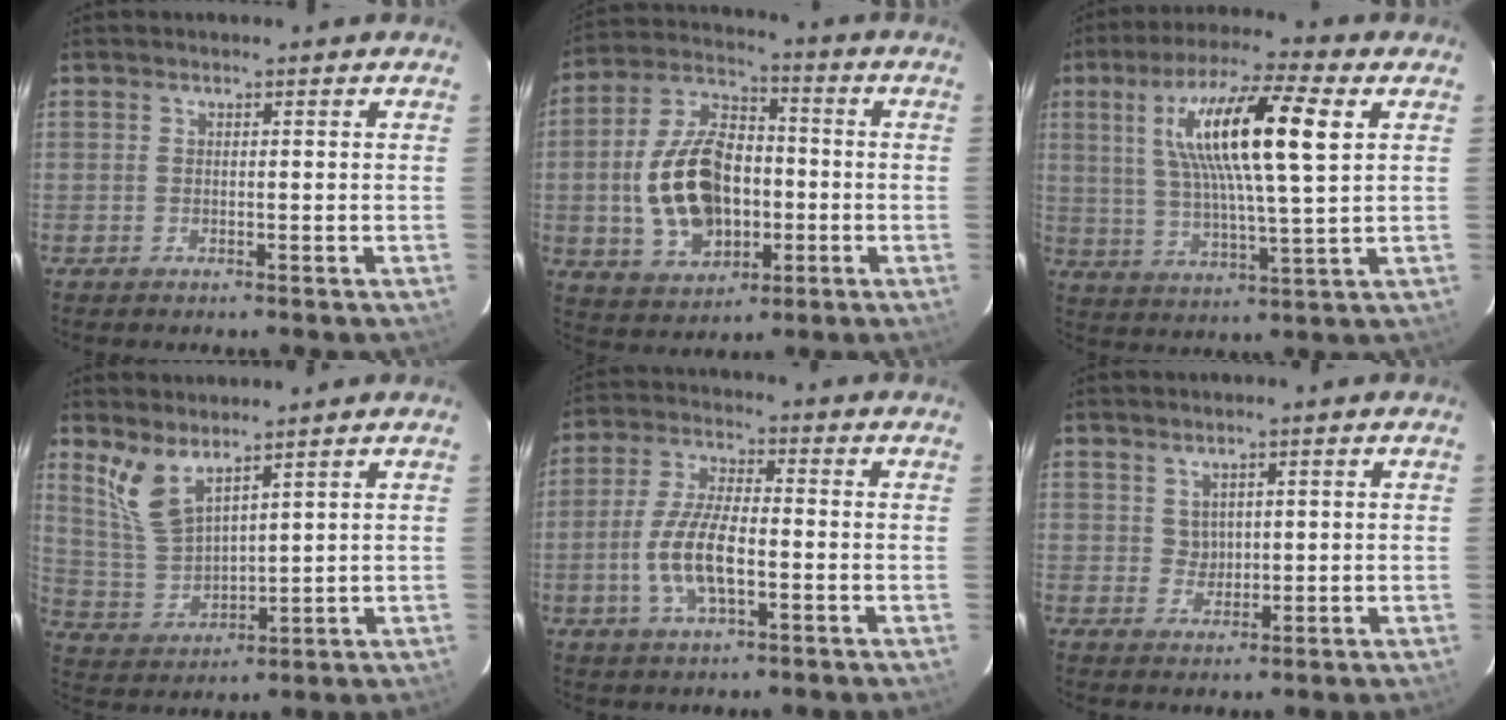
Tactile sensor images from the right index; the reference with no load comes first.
{"total": 16.9, "force": [-2.3, 10.8, 12.8], "torque": [-0.268, 0.017, -0.024]}
{"total": 17.5, "force": [5.5, 2.8, 16.4], "torque": [-0.297, 0.015, 0.095]}
{"total": 7.7, "force": [5.6, 2.7, 4.7], "torque": [-0.095, -0.005, 0.127]}
{"total": 9.7, "force": [-2.7, 3.5, 8.6], "torque": [-0.178, 0.002, -0.052]}
{"total": 2.4, "force": [1.1, 2.0, 0.7], "torque": [-0.007, 0.005, 0.026]}